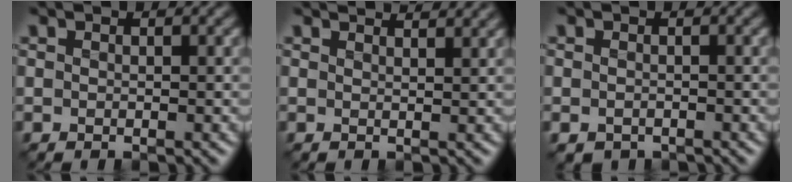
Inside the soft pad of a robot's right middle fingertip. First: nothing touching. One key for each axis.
{"total": 3.1, "fx": 2.8, "fy": 0.6, "fz": 1.2, "tx": -0.007, "ty": 0.010, "tz": 0.017}
{"total": 1.1, "fx": -0.9, "fy": 0.6, "fz": 0.3, "tx": -0.007, "ty": -0.010, "tz": -0.018}